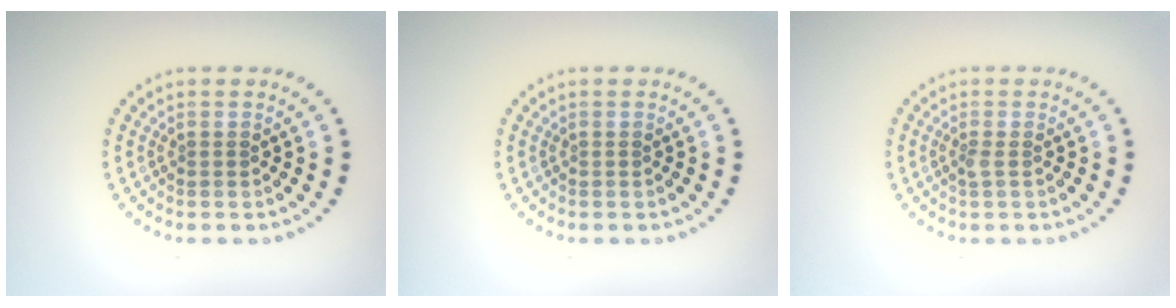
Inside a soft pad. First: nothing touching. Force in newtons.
{"total": 0.0}
{"total": 0.7, "press": 0.5, "slide": 0.4}